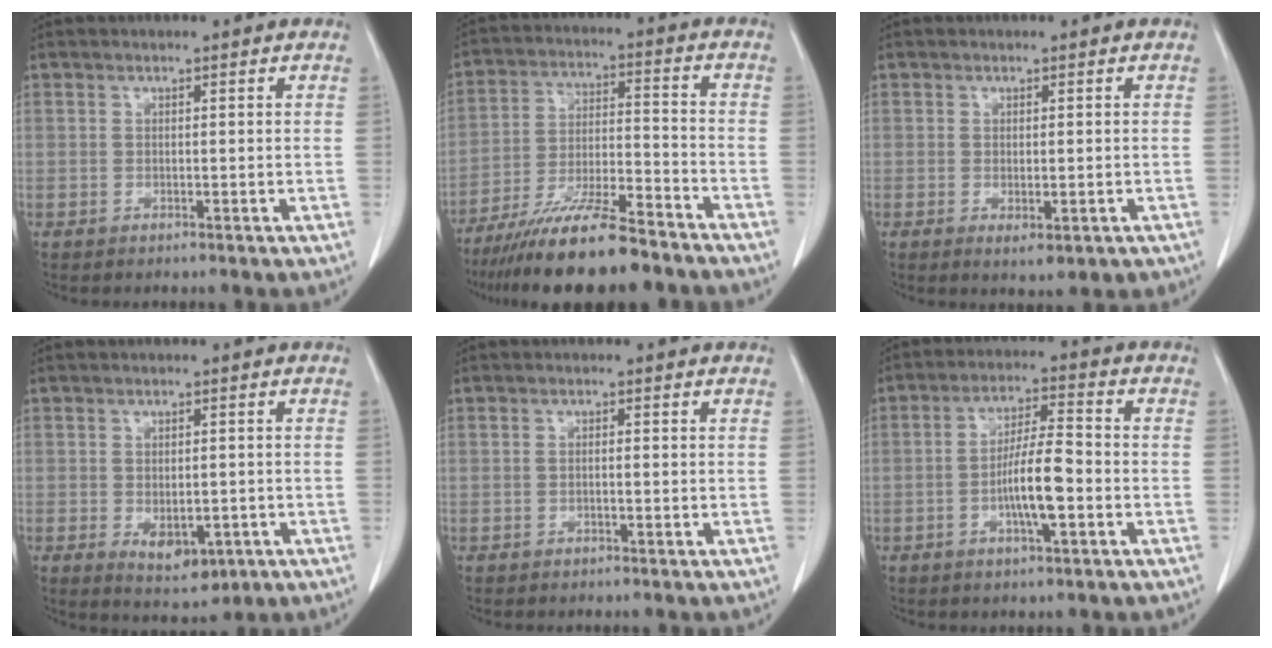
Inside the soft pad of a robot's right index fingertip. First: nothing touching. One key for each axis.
{"total": 15.1, "fx": -12.4, "fy": 1.5, "fz": 8.5, "tx": -0.157, "ty": -0.019, "tz": -0.212}
{"total": 3.9, "fx": -1.7, "fy": 1.3, "fz": 3.2, "tx": -0.040, "ty": -0.010, "tz": -0.015}
{"total": 6.2, "fx": -2.1, "fy": 3.1, "fz": 5.0, "tx": -0.074, "ty": -0.011, "tz": -0.016}
{"total": 1.1, "fx": -0.2, "fy": 0.2, "fz": 1.0, "tx": -0.019, "ty": 0.003, "tz": -0.003}
{"total": 8.3, "fx": -2.2, "fy": 1.2, "fz": 7.9, "tx": -0.146, "ty": 0.005, "tz": -0.043}